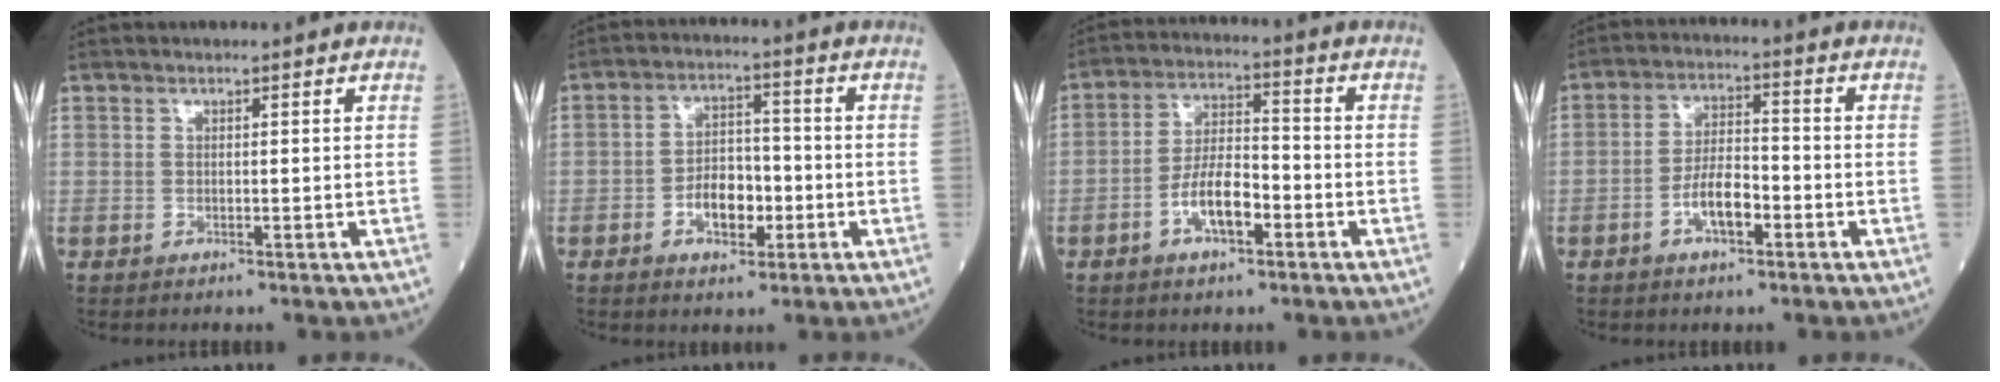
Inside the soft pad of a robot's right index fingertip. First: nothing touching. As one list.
[{"total": 6.1, "force": [-2.0, 3.5, 4.6], "torque": [-0.081, 0.012, -0.030]}, {"total": 7.4, "force": [-3.1, 2.7, 6.1], "torque": [-0.119, 0.012, -0.055]}, {"total": 5.9, "force": [-2.5, 2.2, 4.9], "torque": [-0.095, 0.011, -0.043]}]